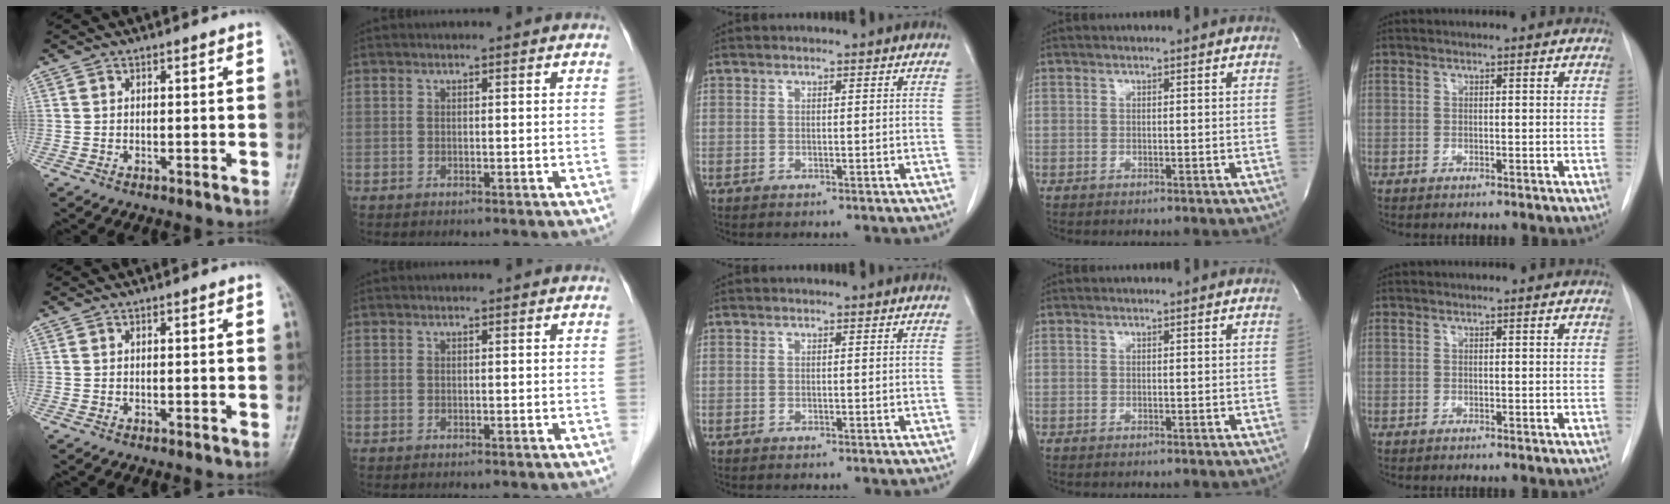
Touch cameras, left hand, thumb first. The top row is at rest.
{}